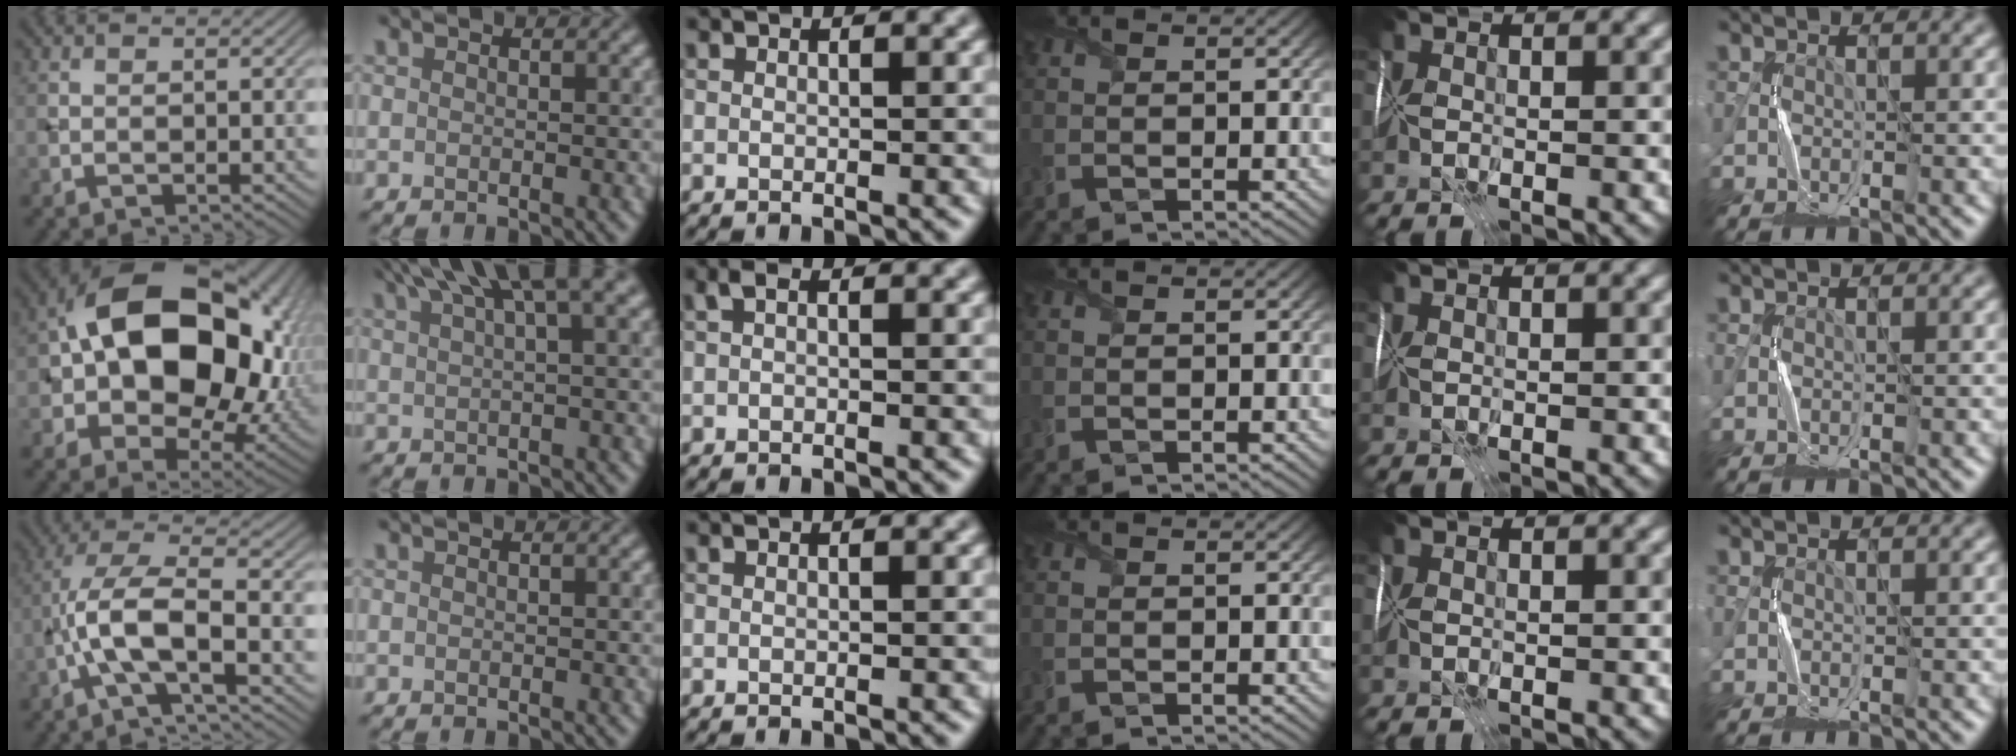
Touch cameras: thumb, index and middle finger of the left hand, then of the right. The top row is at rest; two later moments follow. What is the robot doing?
{"motion": "fold", "object": "wrapping paper"}